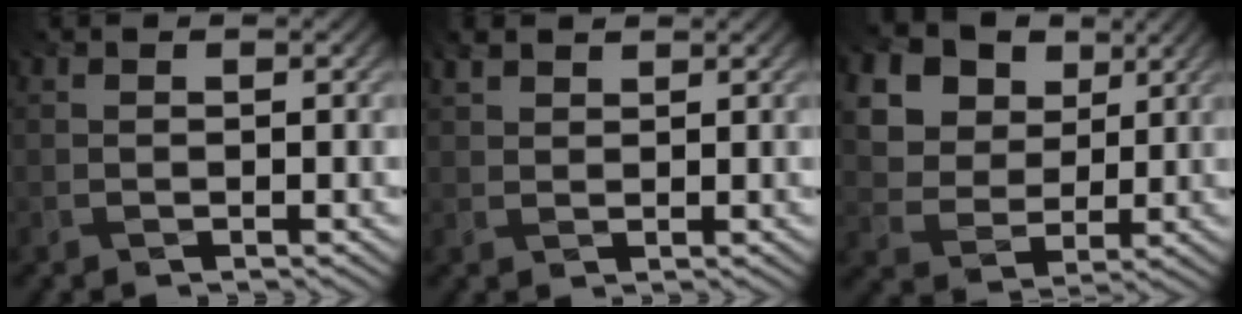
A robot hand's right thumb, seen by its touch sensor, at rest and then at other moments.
{"total": 2.1, "force": [1.7, 0.9, 0.9], "torque": [-0.024, 0.007, 0.036]}
{"total": 17.0, "force": [8.8, 12.3, 7.9], "torque": [-0.226, 0.034, 0.191]}